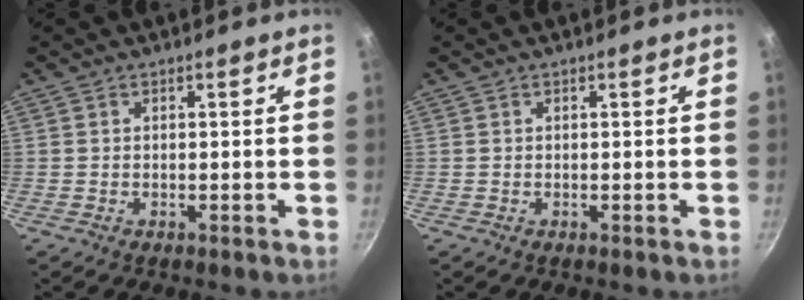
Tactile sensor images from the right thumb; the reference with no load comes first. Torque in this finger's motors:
{"motor_torque": [-0.01, -0.01, 0.12, -0.12, 0.00]}